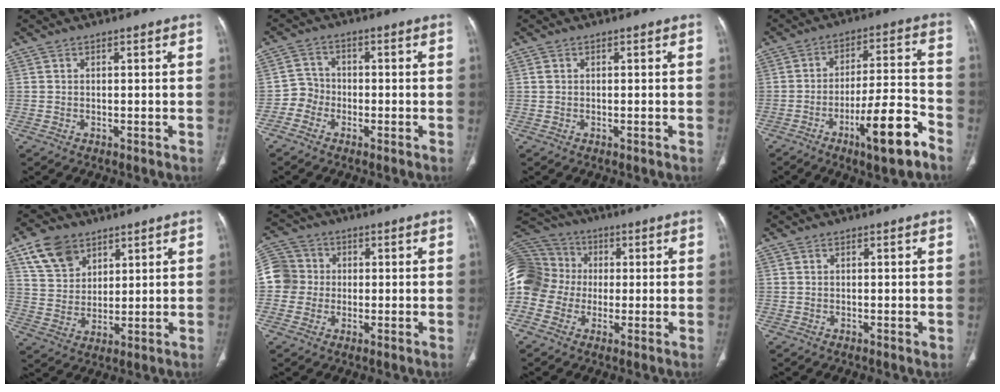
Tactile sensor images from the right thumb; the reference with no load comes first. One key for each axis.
{"total": 3.5, "fx": -1.8, "fy": 3.0, "fz": 0.0, "tx": 0.026, "ty": 0.014, "tz": -0.048}
{"total": 0.7, "fx": -0.1, "fy": 0.2, "fz": 0.6, "tx": -0.013, "ty": 0.001, "tz": -0.001}
{"total": 13.4, "fx": -7.6, "fy": 2.7, "fz": 10.8, "tx": -0.165, "ty": 0.048, "tz": -0.116}
{"total": 9.7, "fx": 5.8, "fy": 6.6, "fz": 4.1, "tx": -0.054, "ty": -0.021, "tz": 0.115}
{"total": 8.1, "fx": -0.4, "fy": 7.8, "fz": 2.1, "tx": -0.024, "ty": 0.020, "tz": -0.015}
{"total": 19.7, "fx": -0.7, "fy": 17.4, "fz": 9.3, "tx": -0.244, "ty": 0.057, "tz": -0.016}
{"total": 0.7, "fx": 0.0, "fy": 0.3, "fz": 0.6, "tx": -0.009, "ty": -0.002, "tz": 0.002}